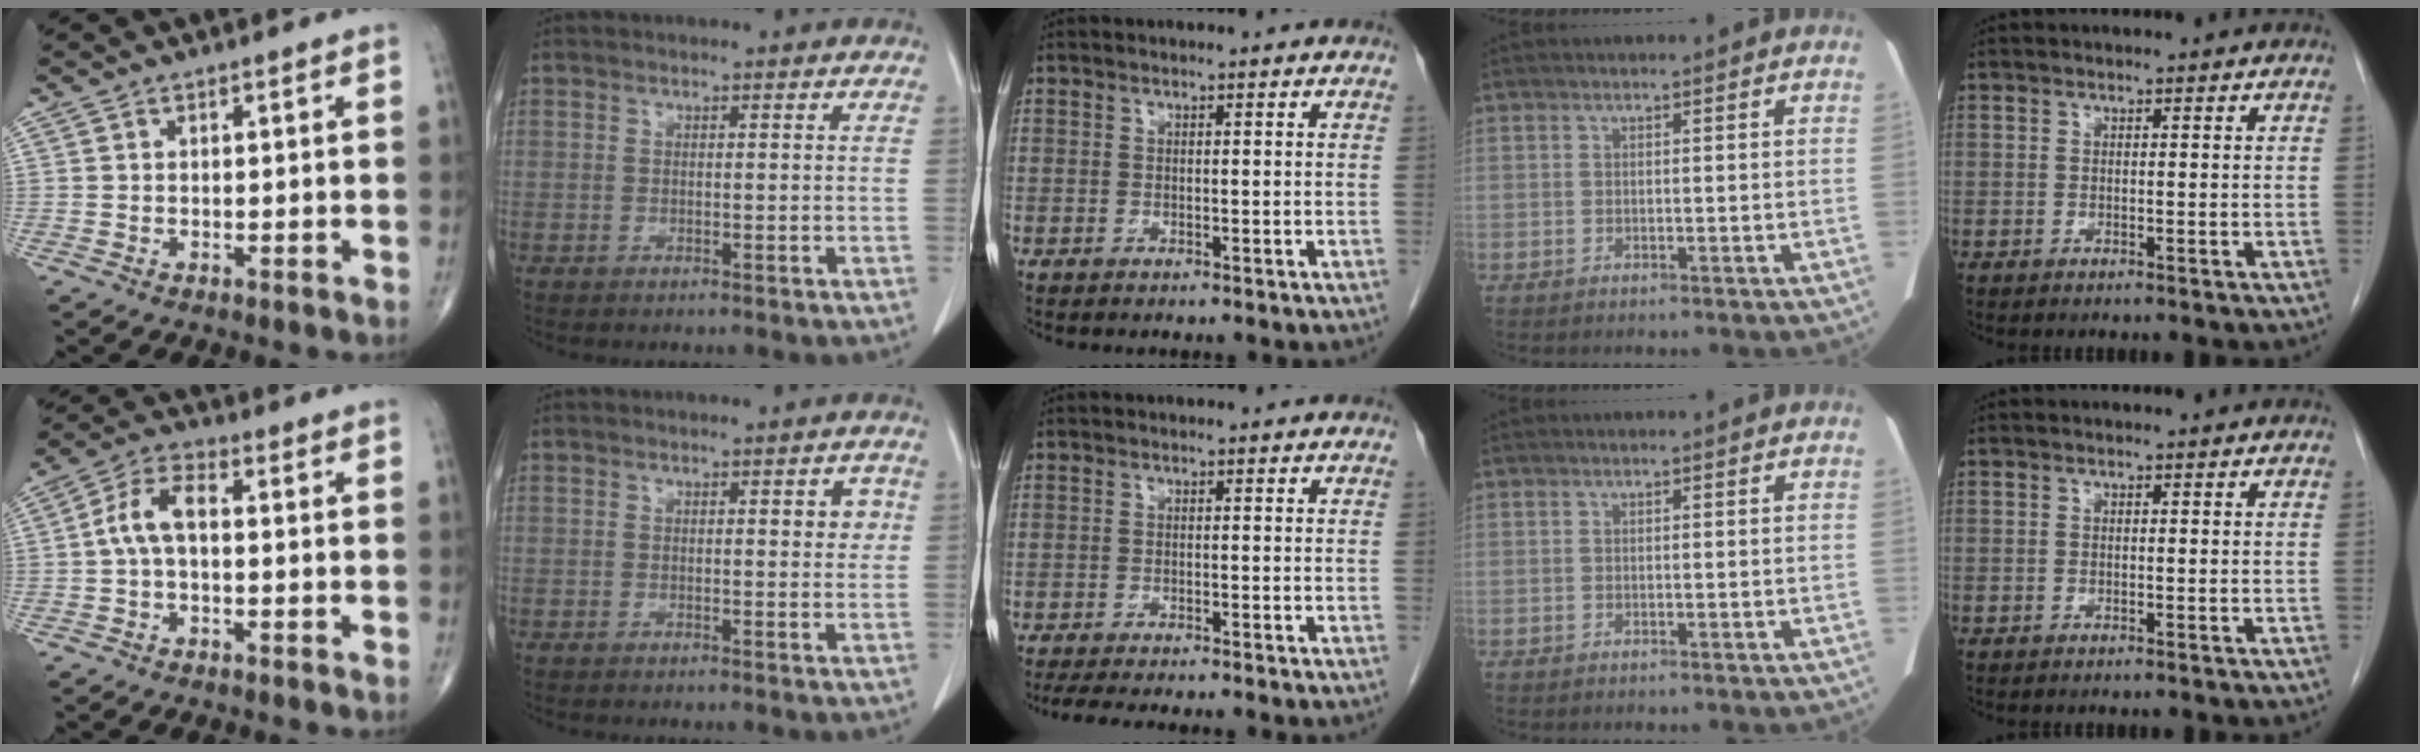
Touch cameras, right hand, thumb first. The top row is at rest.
{"thumb": {"total": 6.9, "force": [-0.2, 3.6, 5.9], "torque": [-0.117, 0.027, -0.014]}, "index": {"total": 2.7, "force": [0.7, 1.0, 2.4], "torque": [-0.026, 0.000, 0.008]}, "middle": {"total": 8.0, "force": [-6.9, 1.0, 4.0], "torque": [-0.051, -0.013, -0.100]}}